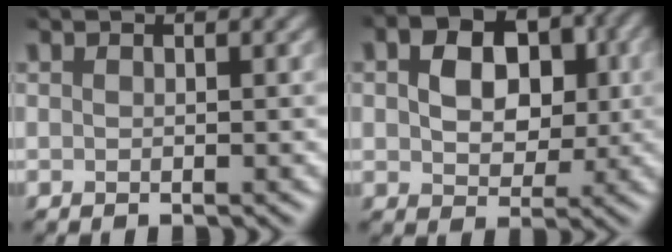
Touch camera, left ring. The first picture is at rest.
{"total": 7.2, "force": [1.3, 5.1, 4.9], "torque": [-0.086, 0.004, 0.014]}